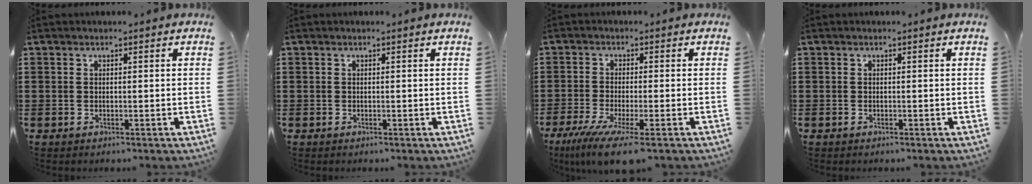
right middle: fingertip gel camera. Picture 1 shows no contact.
{"total": 0.0}
{"total": 5.8, "force": [-3.7, 0.4, 4.4], "torque": [-0.094, -0.022, -0.066]}
{"total": 0.0}